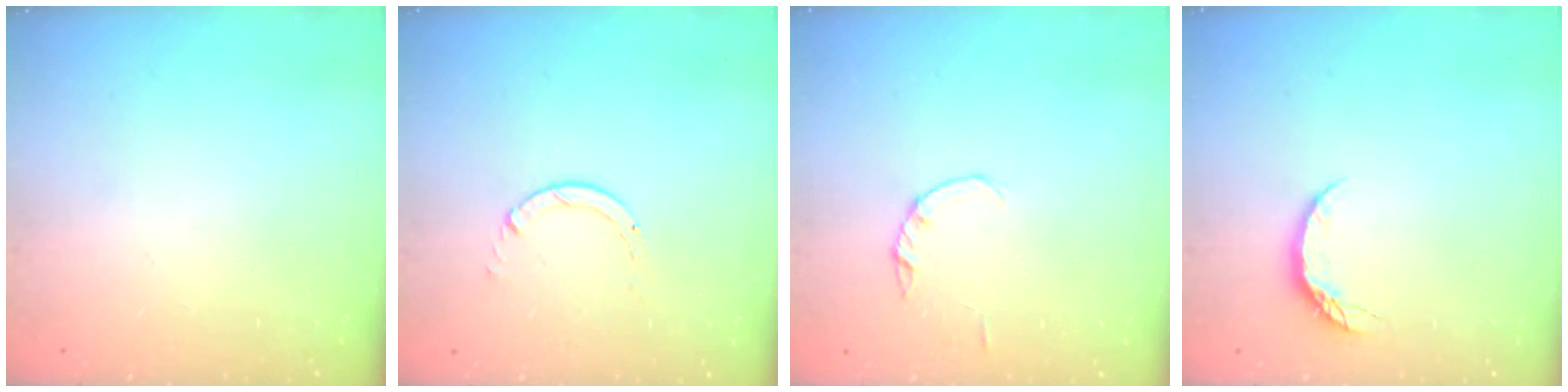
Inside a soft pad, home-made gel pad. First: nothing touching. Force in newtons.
{"total": 0.9, "press": 0.9, "slide": 0.1}
{"total": 1.0, "press": 1.0, "slide": 0.2}
{"total": 5.3, "press": 5.2, "slide": 0.6}